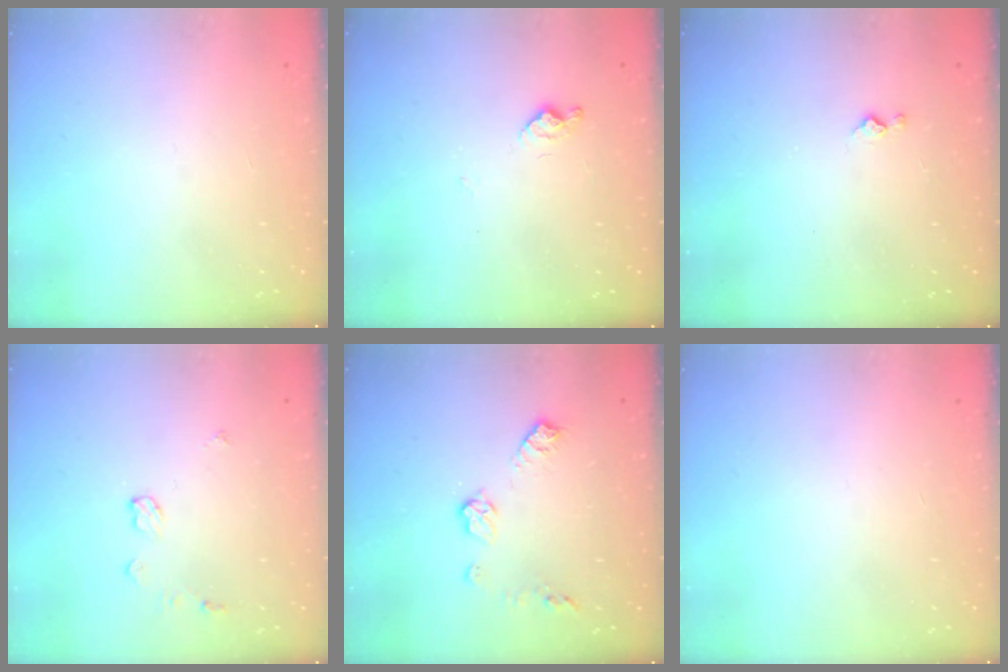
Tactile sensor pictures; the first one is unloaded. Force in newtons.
{"total": 6.3, "press": 6.3, "slide": 0.7}
{"total": 2.9, "press": 2.9, "slide": 0.5}
{"total": 6.2, "press": 6.2, "slide": 0.6}
{"total": 8.9, "press": 8.9, "slide": 0.4}
{"total": 0.0}